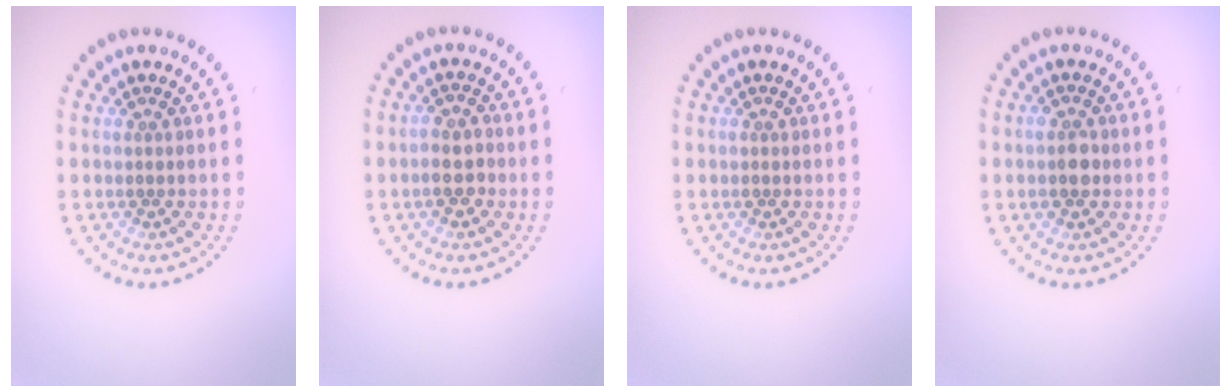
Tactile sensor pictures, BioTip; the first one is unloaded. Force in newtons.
{"total": 2.5, "press": 2.4, "slide": 0.5}
{"total": 0.6, "press": 0.6, "slide": 0.1}
{"total": 1.9, "press": 1.9, "slide": 0.3}